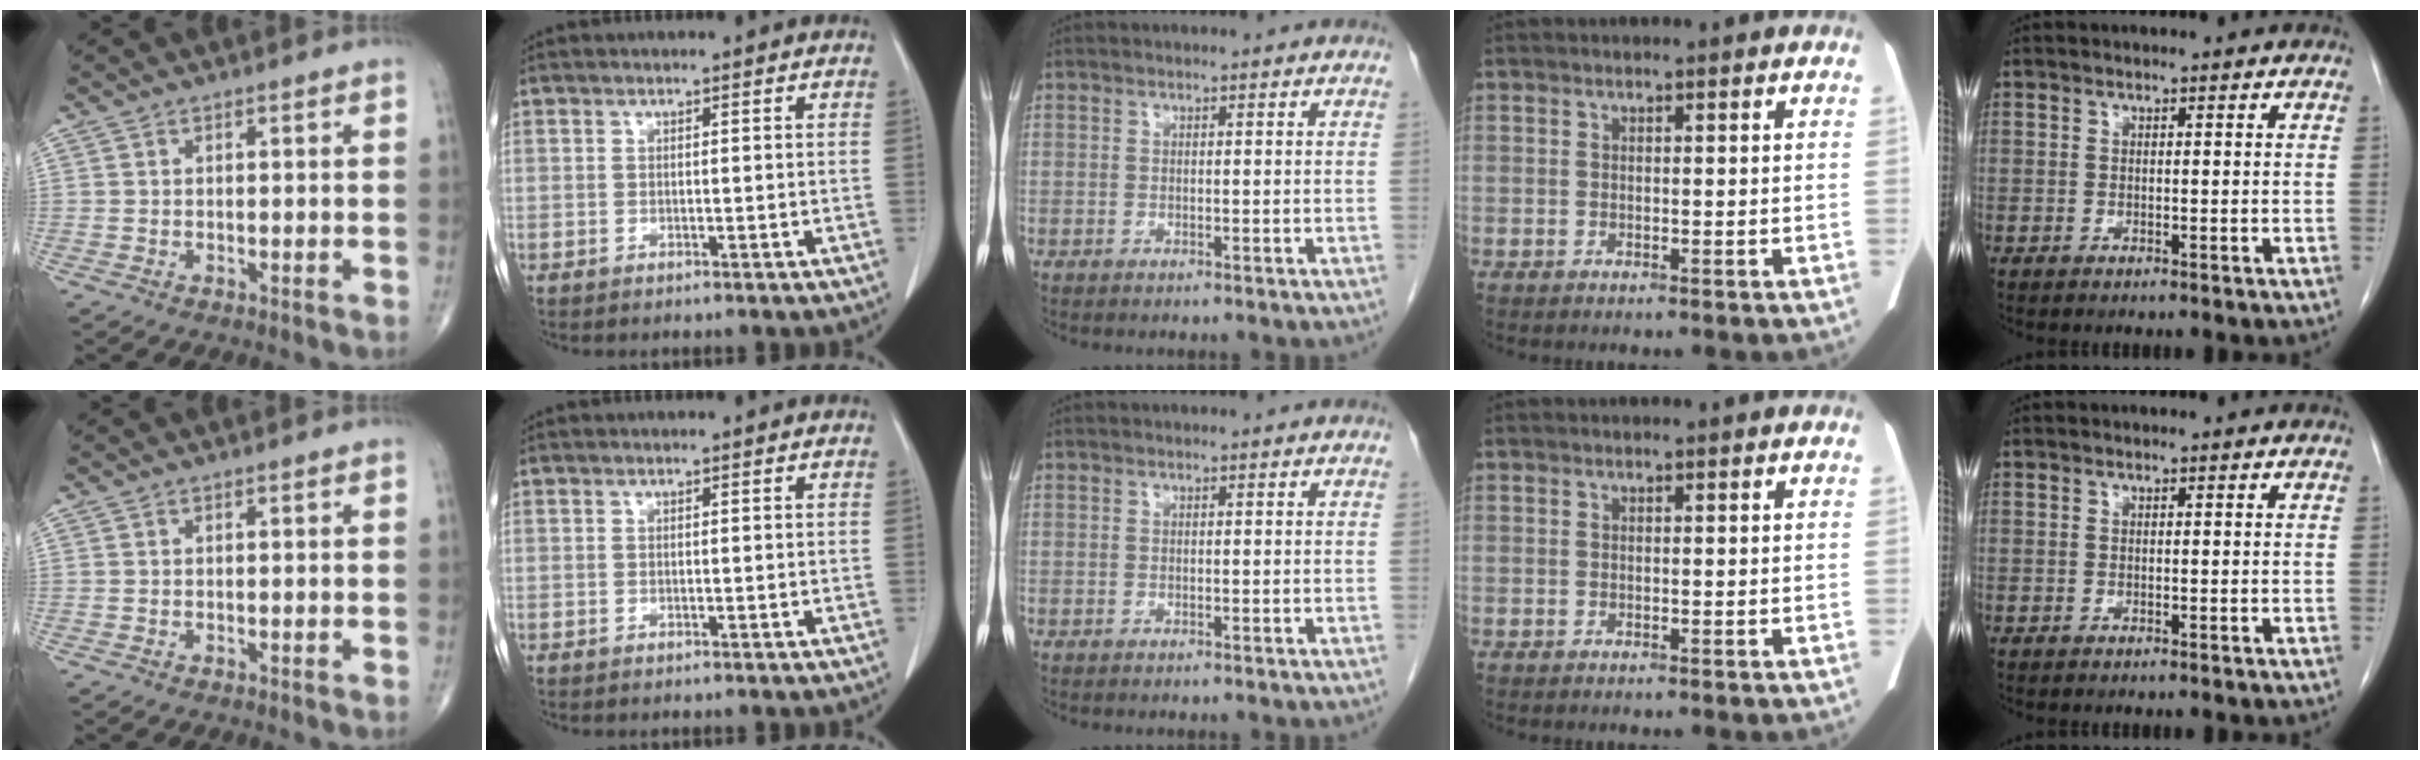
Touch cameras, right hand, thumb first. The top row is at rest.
{}